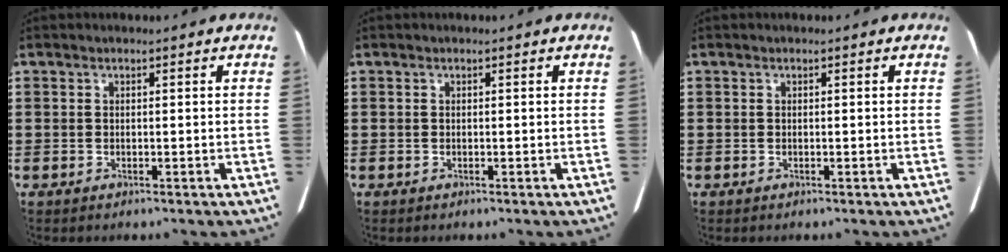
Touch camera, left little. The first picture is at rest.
{"total": 0.0}
{"total": 0.0}